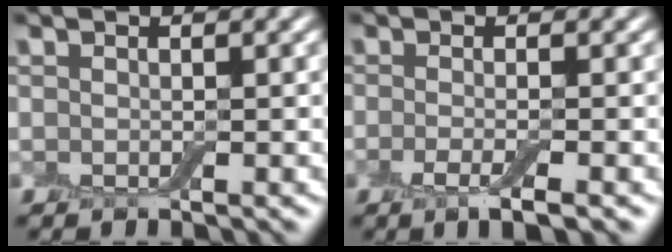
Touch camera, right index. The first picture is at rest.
{"total": 2.6, "force": [-1.0, 0.6, 2.3], "torque": [-0.036, -0.004, -0.023]}